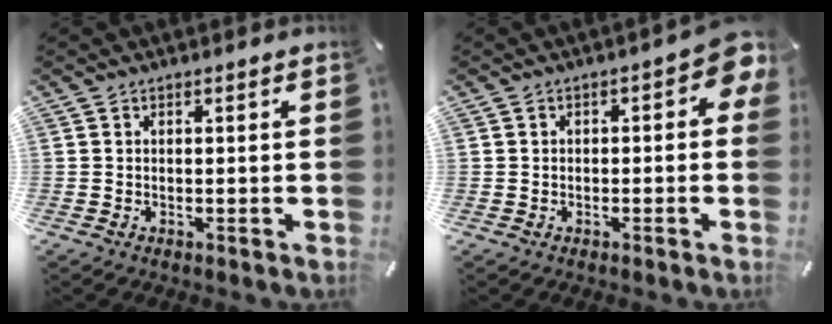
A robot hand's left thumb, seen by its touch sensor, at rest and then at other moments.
{"total": 4.6, "force": [-0.1, 2.7, 3.7], "torque": [-0.054, 0.009, -0.005]}